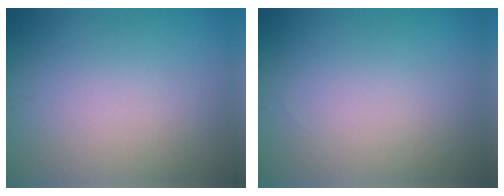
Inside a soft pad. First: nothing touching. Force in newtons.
{"total": 0.0}